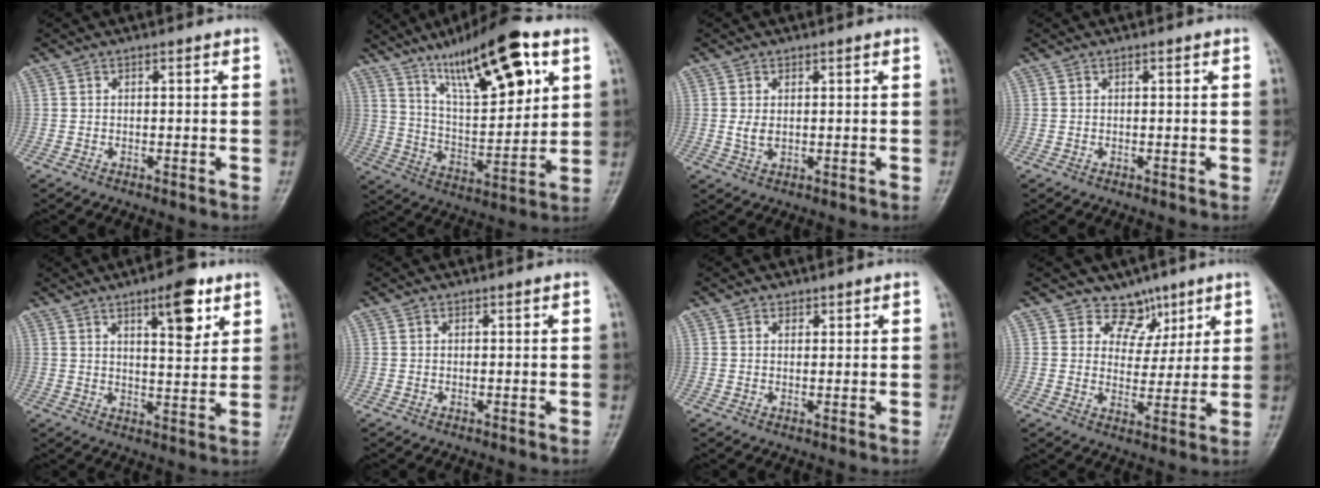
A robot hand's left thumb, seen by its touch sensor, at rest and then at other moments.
{"total": 21.0, "force": [10.7, 6.7, 16.8], "torque": [-0.235, -0.037, 0.184]}
{"total": 2.3, "force": [0.4, 1.5, 1.7], "torque": [-0.028, -0.004, 0.013]}
{"total": 0.0}
{"total": 8.9, "force": [4.9, 3.0, 6.8], "torque": [-0.083, -0.028, 0.072]}
{"total": 0.0}
{"total": 1.2, "force": [0.8, 0.9, 0.1], "torque": [0.011, -0.004, 0.009]}
{"total": 6.5, "force": [4.5, 4.8, 0.3], "torque": [0.033, -0.029, 0.073]}